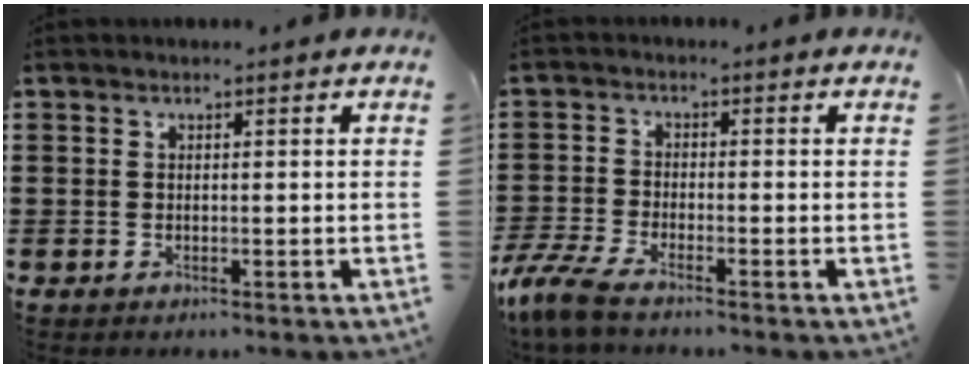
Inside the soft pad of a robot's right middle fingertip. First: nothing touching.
{"total": 4.6, "force": [-3.9, 0.4, 2.4], "torque": [-0.081, -0.020, -0.087]}